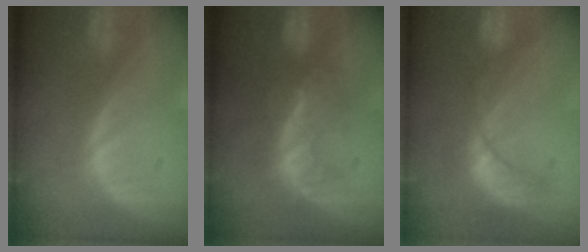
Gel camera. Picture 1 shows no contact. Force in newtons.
{"total": 8.1, "press": 7.1, "slide": 3.8}
{"total": 9.1, "press": 7.9, "slide": 4.5}